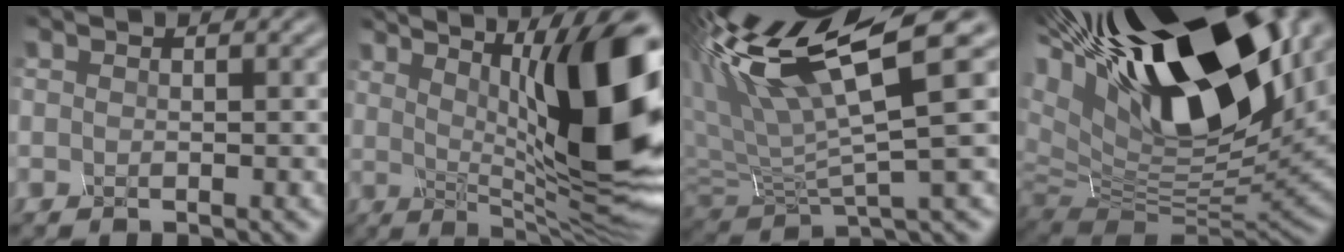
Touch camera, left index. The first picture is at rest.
{"total": 12.6, "force": [2.0, 2.6, 12.2], "torque": [-0.147, 0.011, 0.050]}
{"total": 8.8, "force": [4.9, 1.0, 7.3], "torque": [-0.151, 0.020, 0.102]}
{"total": 17.6, "force": [8.7, 7.9, 13.0], "torque": [-0.251, 0.039, 0.163]}